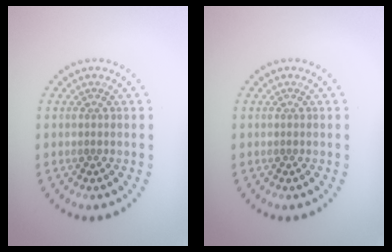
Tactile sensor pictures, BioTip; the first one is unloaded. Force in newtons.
{"total": 0.0}